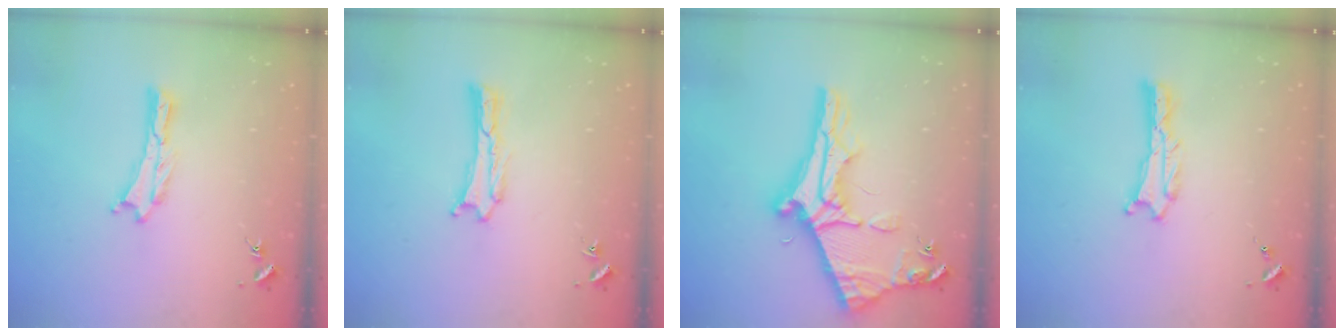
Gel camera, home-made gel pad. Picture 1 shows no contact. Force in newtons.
{"total": 0.8, "press": 0.8, "slide": 0.0}
{"total": 11.2, "press": 11.1, "slide": 1.1}
{"total": 0.6, "press": 0.6, "slide": 0.1}